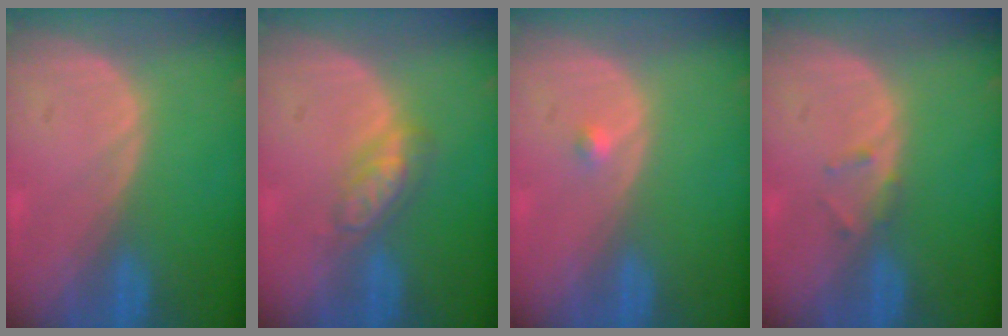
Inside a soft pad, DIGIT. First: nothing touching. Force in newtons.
{"total": 4.6, "press": 4.2, "slide": 2.0}
{"total": 0.9, "press": 0.7, "slide": 0.6}
{"total": 1.3, "press": 1.3, "slide": 0.4}